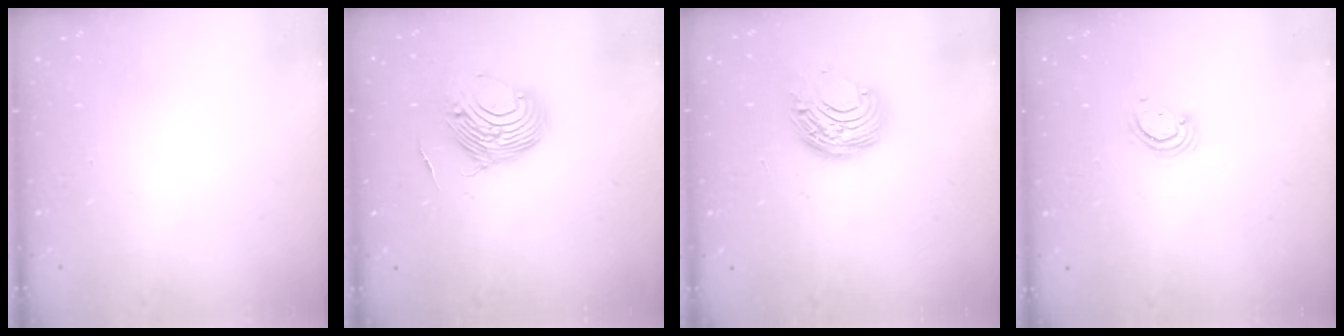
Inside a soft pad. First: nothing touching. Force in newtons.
{"total": 13.4, "press": 13.4, "slide": 0.8}
{"total": 8.9, "press": 8.9, "slide": 0.5}
{"total": 2.6, "press": 2.6, "slide": 0.3}